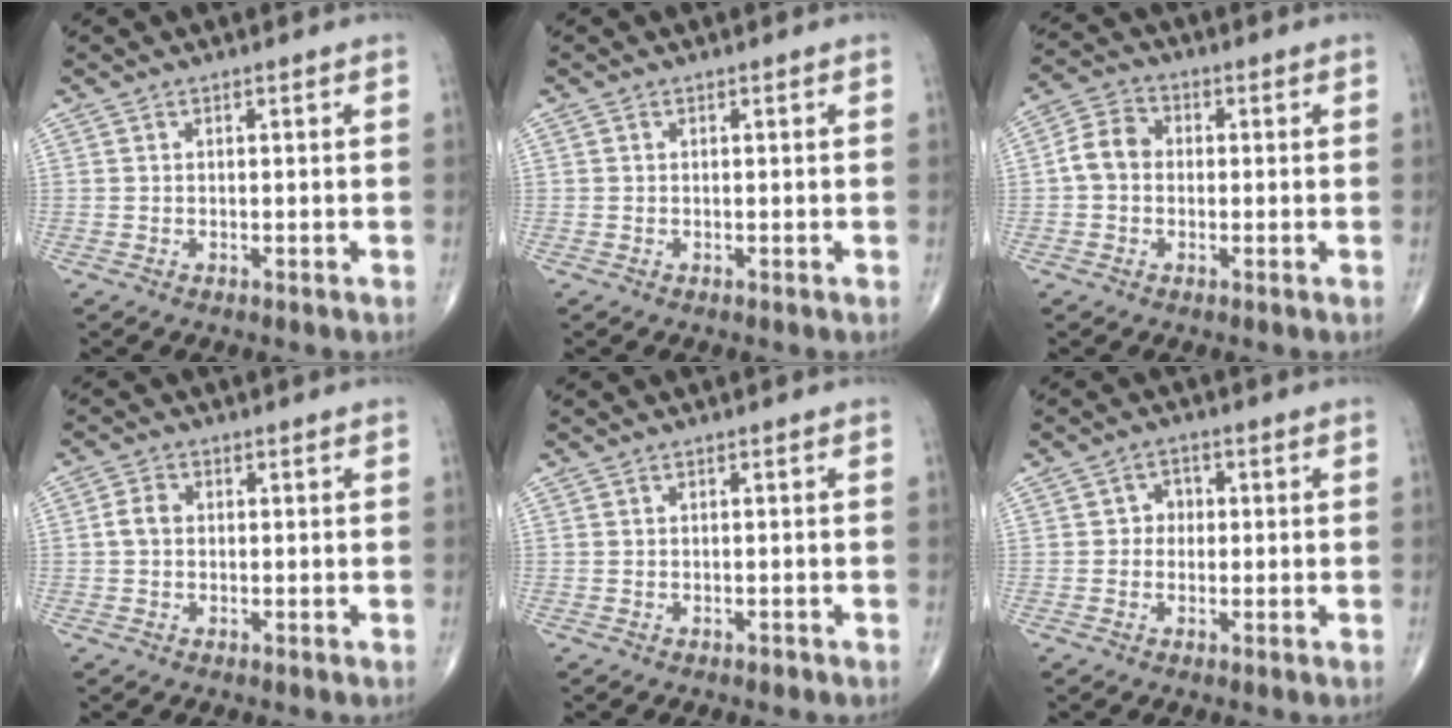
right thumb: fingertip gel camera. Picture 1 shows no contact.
{"total": 0.0}
{"total": 6.0, "force": [-0.3, 4.9, 3.6], "torque": [-0.057, 0.020, -0.016]}
{"total": 2.8, "force": [0.0, 2.1, 1.8], "torque": [-0.035, 0.007, -0.005]}
{"total": 0.6, "force": [-0.5, 0.3, 0.3], "torque": [-0.004, -0.001, -0.008]}
{"total": 3.0, "force": [0.0, 2.7, 1.4], "torque": [0.003, 0.010, -0.008]}